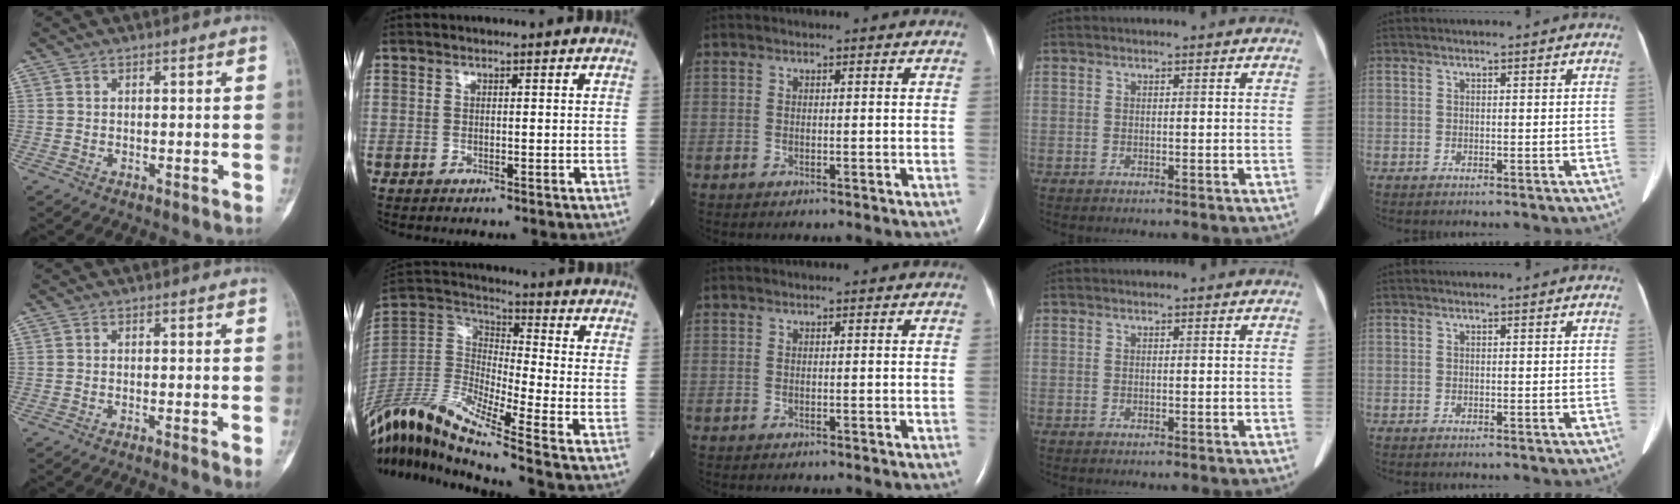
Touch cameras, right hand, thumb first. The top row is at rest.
{"thumb": {"total": 3.3, "force": [-2.1, -0.2, 2.6], "torque": [-0.043, -0.001, -0.030]}, "index": {"total": 17.4, "force": [-13.2, -0.3, 11.3], "torque": [-0.235, -0.006, -0.253]}}